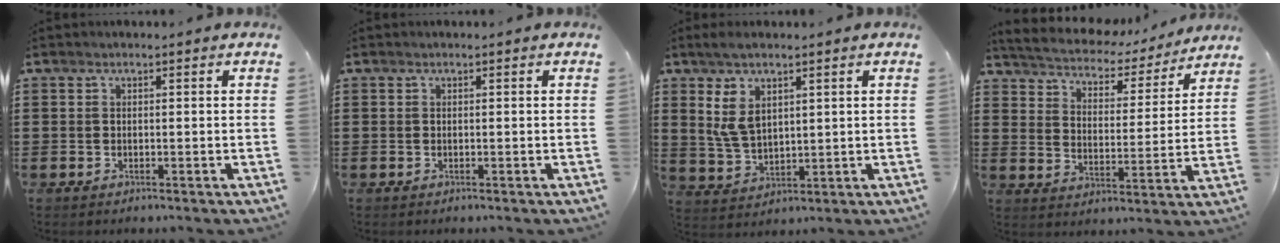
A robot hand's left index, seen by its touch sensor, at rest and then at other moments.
{"total": 0.0}
{"total": 6.2, "force": [2.7, 3.0, 4.8], "torque": [-0.114, 0.002, 0.044]}
{"total": 4.4, "force": [4.3, 0.7, 0.6], "torque": [-0.039, -0.032, 0.067]}